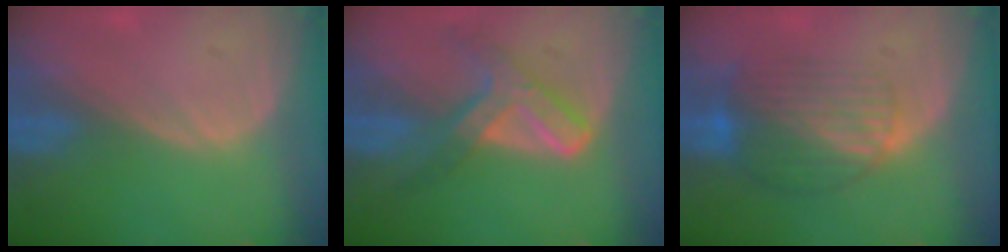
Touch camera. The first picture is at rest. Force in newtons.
{"total": 7.2, "press": 6.2, "slide": 3.8}
{"total": 8.3, "press": 7.3, "slide": 4.0}